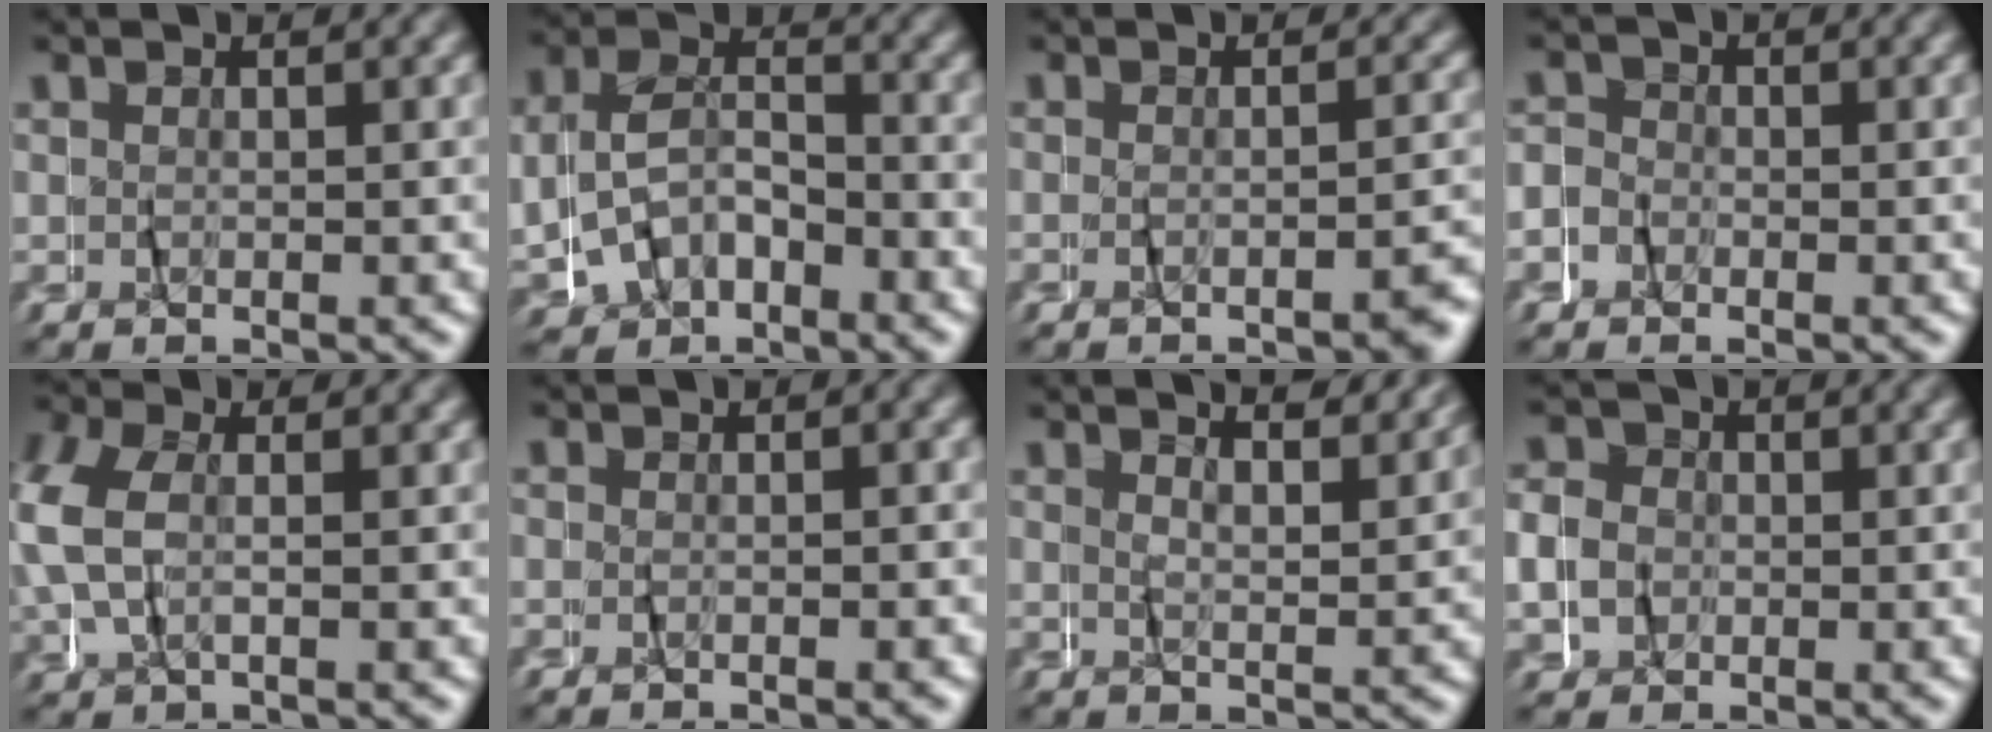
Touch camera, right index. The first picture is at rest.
{"total": 6.5, "force": [-2.0, 5.5, 2.8], "torque": [-0.077, -0.013, -0.038]}
{"total": 2.4, "force": [-2.2, -0.6, 0.7], "torque": [-0.005, 0.006, -0.040]}
{"total": 3.2, "force": [-0.5, 3.1, 0.4], "torque": [-0.006, 0.019, -0.031]}
{"total": 4.9, "force": [-0.2, 3.7, 3.3], "torque": [-0.107, -0.008, -0.006]}
{"total": 1.1, "force": [-0.9, -0.4, 0.4], "torque": [-0.010, -0.004, -0.015]}
{"total": 3.1, "force": [2.9, -0.3, 1.1], "torque": [-0.033, 0.004, 0.043]}
{"total": 4.6, "force": [0.0, 4.3, 1.5], "torque": [-0.040, 0.004, -0.007]}